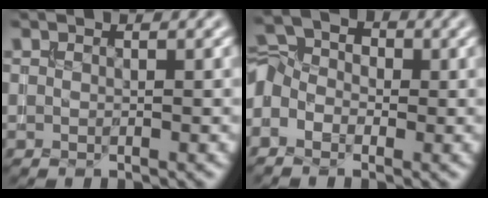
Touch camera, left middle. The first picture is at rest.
{"total": 5.0, "force": [-1.6, 3.8, 2.8], "torque": [-0.051, 0.014, -0.039]}